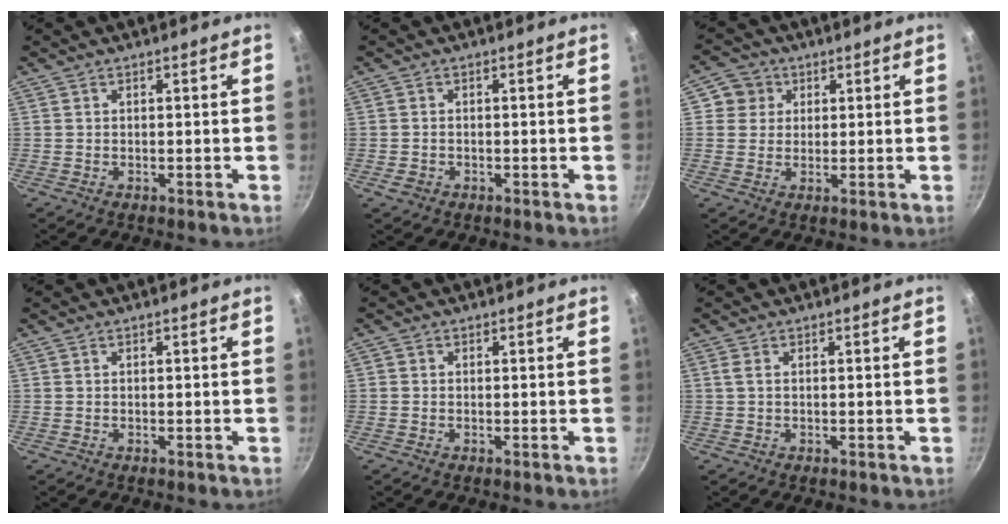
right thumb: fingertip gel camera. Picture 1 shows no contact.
{"total": 1.7, "force": [-0.7, 1.3, 0.7], "torque": [-0.013, 0.003, -0.011]}
{"total": 5.1, "force": [1.6, 4.8, 0.7], "torque": [0.029, 0.007, 0.017]}
{"total": 0.0}
{"total": 0.7, "force": [-0.1, 0.6, 0.2], "torque": [-0.002, 0.002, -0.003]}
{"total": 1.3, "force": [0.3, 0.7, 1.1], "torque": [-0.023, 0.001, 0.006]}